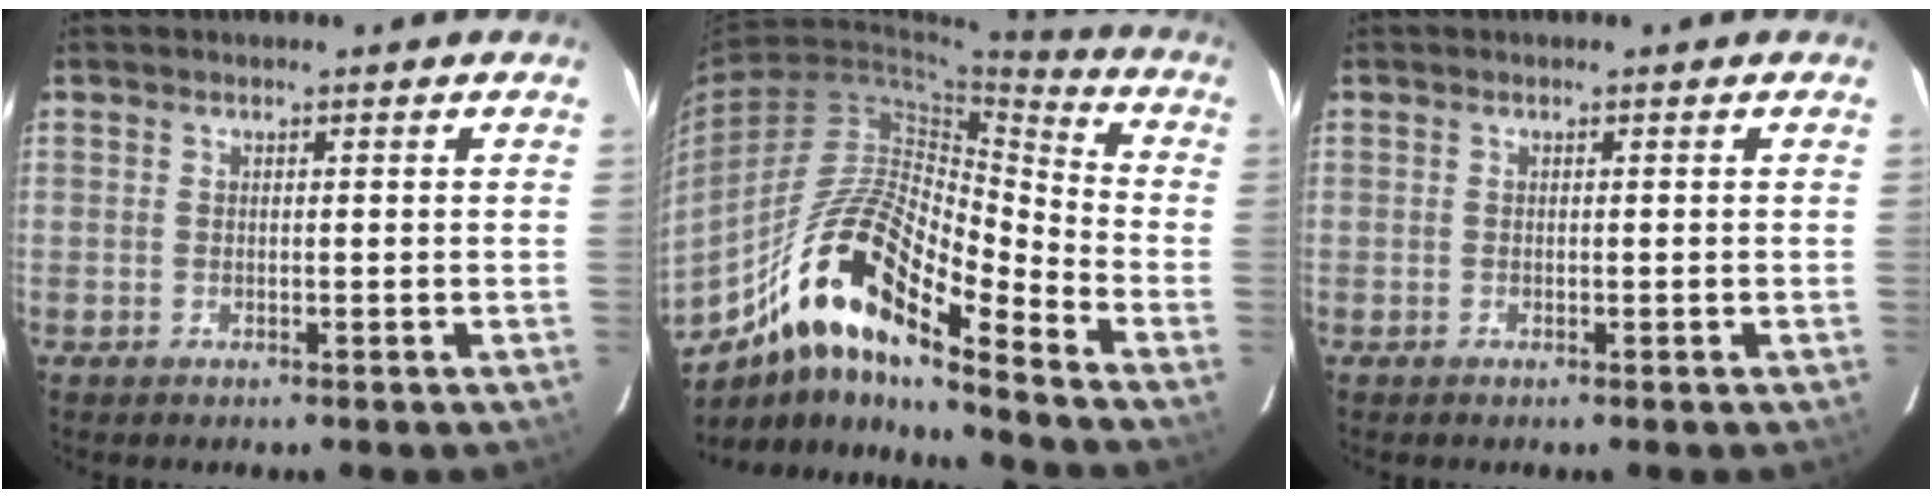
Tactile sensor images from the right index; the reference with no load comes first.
{"total": 18.3, "force": [-11.1, 4.8, 13.7], "torque": [-0.256, 0.028, -0.190]}
{"total": 0.0}